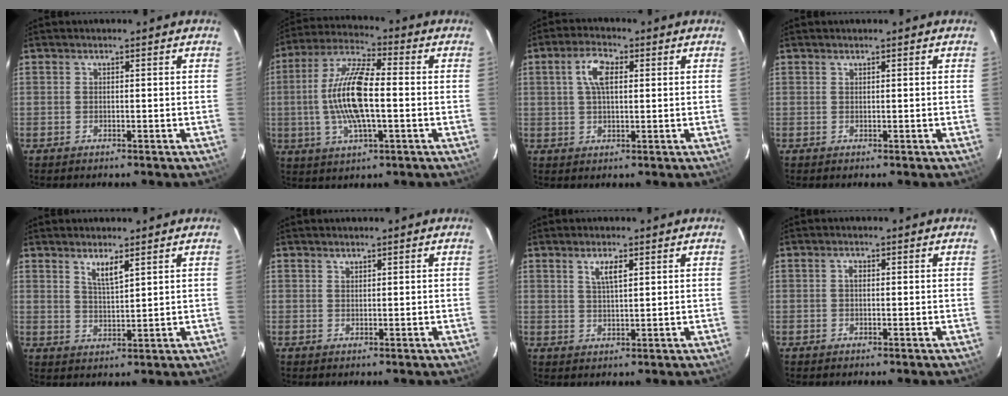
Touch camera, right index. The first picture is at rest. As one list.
[{"total": 14.1, "force": [-1.1, 4.1, 13.5], "torque": [-0.273, 0.007, -0.026]}, {"total": 5.7, "force": [1.5, 2.7, 4.8], "torque": [-0.089, 0.014, 0.029]}, {"total": 0.0}, {"total": 3.9, "force": [2.5, 0.8, 2.9], "torque": [-0.054, -0.005, 0.047]}, {"total": 0.7, "force": [0.7, 0.3, 0.1], "torque": [-0.002, 0.001, 0.014]}, {"total": 3.5, "force": [1.8, 0.9, 2.9], "torque": [-0.053, 0.002, 0.034]}, {"total": 1.0, "force": [0.1, 0.7, 0.7], "torque": [-0.012, 0.006, 0.001]}]